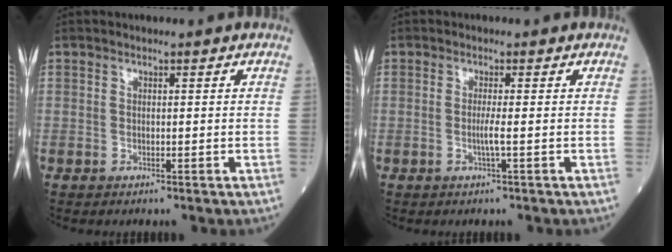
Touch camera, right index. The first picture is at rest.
{"total": 1.5, "force": [-0.3, -0.5, 1.4], "torque": [-0.029, -0.002, -0.009]}